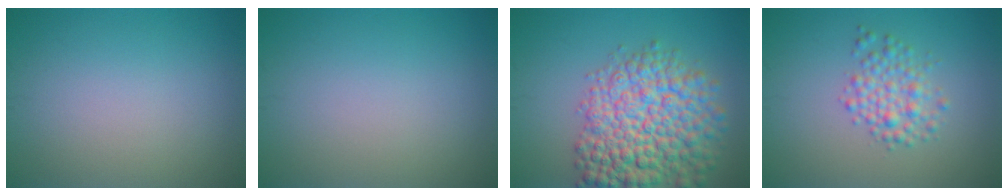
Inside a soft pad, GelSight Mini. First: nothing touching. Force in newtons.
{"total": 0.0}
{"total": 10.3, "press": 10.3, "slide": 0.4}
{"total": 2.9, "press": 2.9, "slide": 0.0}